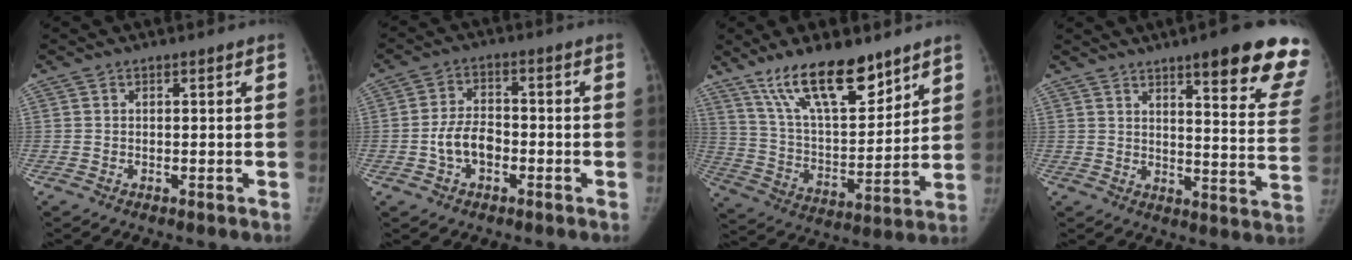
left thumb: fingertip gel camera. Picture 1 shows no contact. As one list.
[{"total": 6.6, "force": [-2.0, 4.3, 4.6], "torque": [-0.076, 0.023, -0.042]}, {"total": 18.9, "force": [13.1, 6.9, 11.7], "torque": [-0.164, -0.071, 0.239]}, {"total": 20.1, "force": [13.5, 3.4, 14.6], "torque": [-0.158, -0.063, 0.161]}]